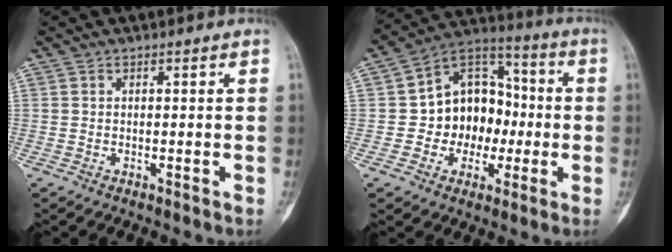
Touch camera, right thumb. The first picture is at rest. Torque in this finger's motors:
{"motor_torque": [0.19, 0.37, 1.12, -0.12, 0.05]}